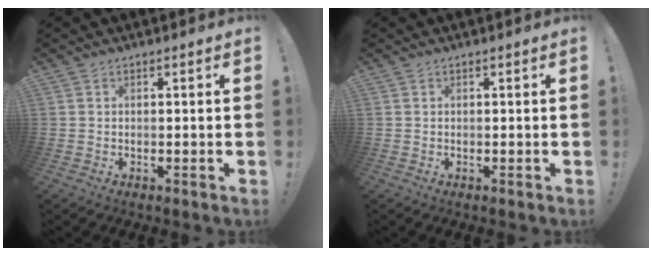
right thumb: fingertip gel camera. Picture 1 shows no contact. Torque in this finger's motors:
{"motor_torque": [-0.06, 0.06, -0.18, 0.11, 0.01]}